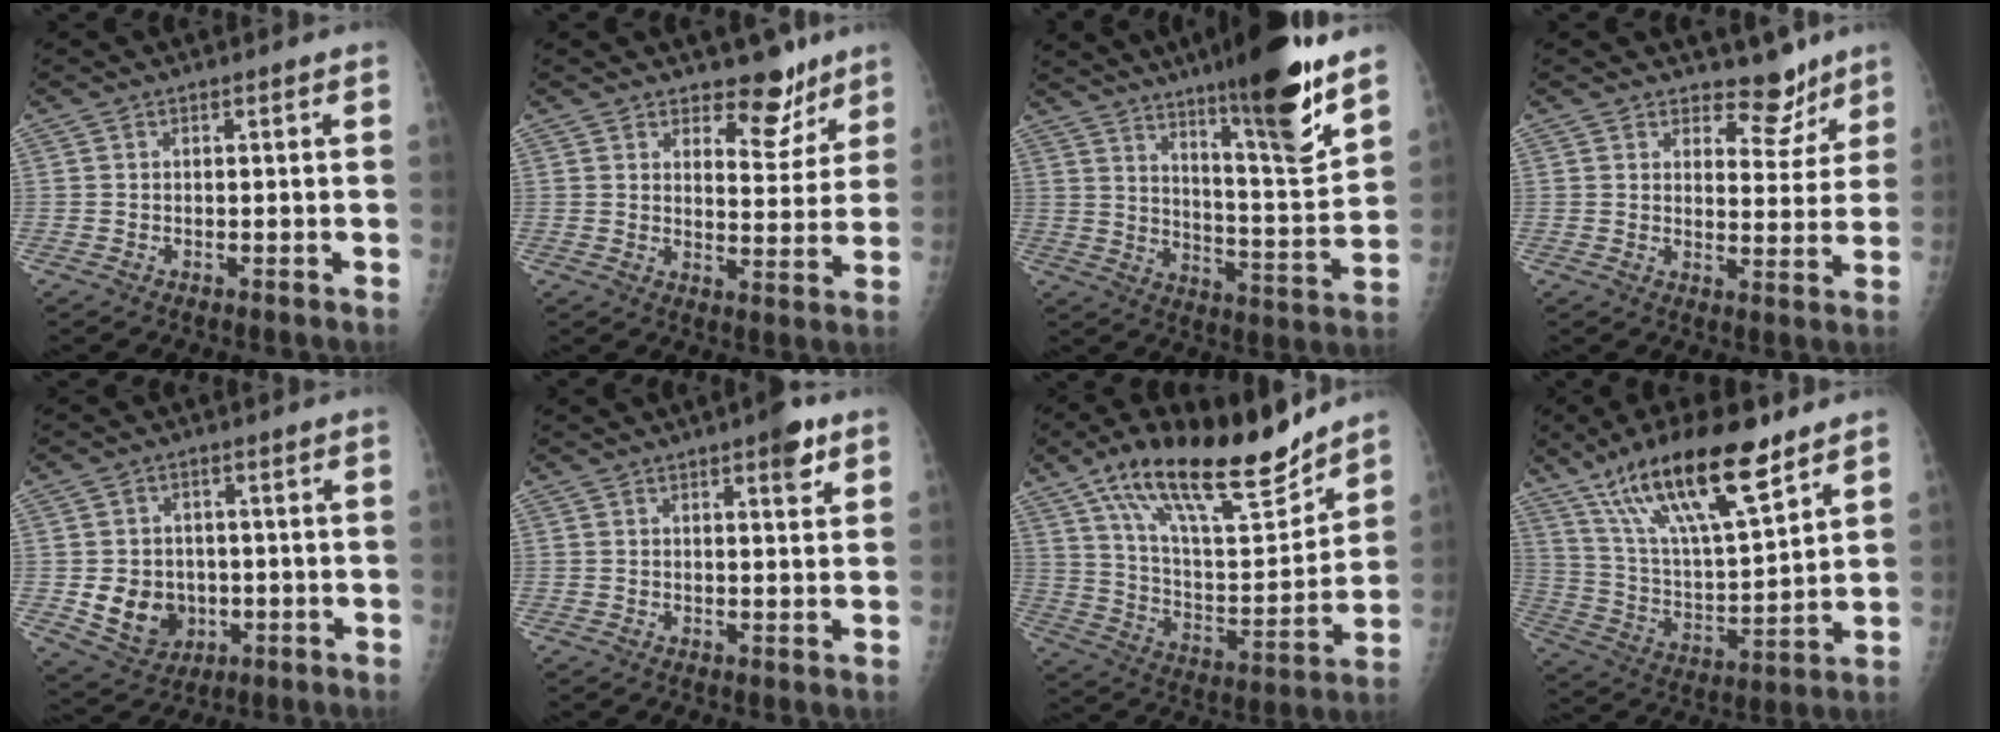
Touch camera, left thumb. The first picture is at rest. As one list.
[{"total": 7.7, "force": [6.0, 3.8, 2.9], "torque": [-0.004, -0.043, 0.090]}, {"total": 19.8, "force": [13.3, 2.4, 14.4], "torque": [-0.189, -0.082, 0.212]}, {"total": 6.4, "force": [5.3, 3.3, 1.4], "torque": [0.012, -0.042, 0.078]}, {"total": 8.9, "force": [-1.2, 7.6, 4.4], "torque": [-0.043, -0.001, -0.003]}, {"total": 4.4, "force": [2.6, 1.3, 3.3], "torque": [-0.037, -0.011, 0.031]}, {"total": 23.9, "force": [17.1, 7.2, 15.0], "torque": [-0.217, -0.064, 0.294]}, {"total": 21.5, "force": [13.9, 5.7, 15.3], "torque": [-0.259, -0.048, 0.259]}]